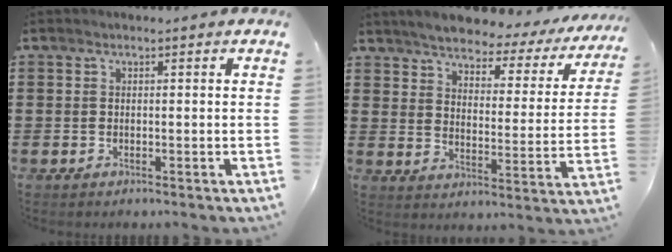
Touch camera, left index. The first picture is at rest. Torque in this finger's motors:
{"motor_torque": [2.14, 0.00, 1.05, 0.21]}